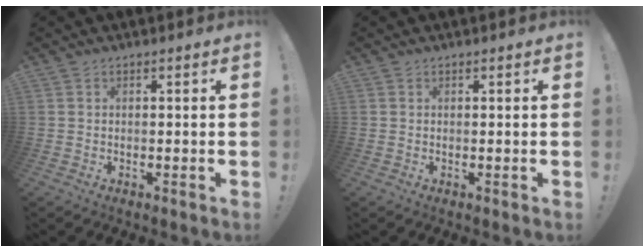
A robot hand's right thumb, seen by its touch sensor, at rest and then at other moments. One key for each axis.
{"total": 0.0}